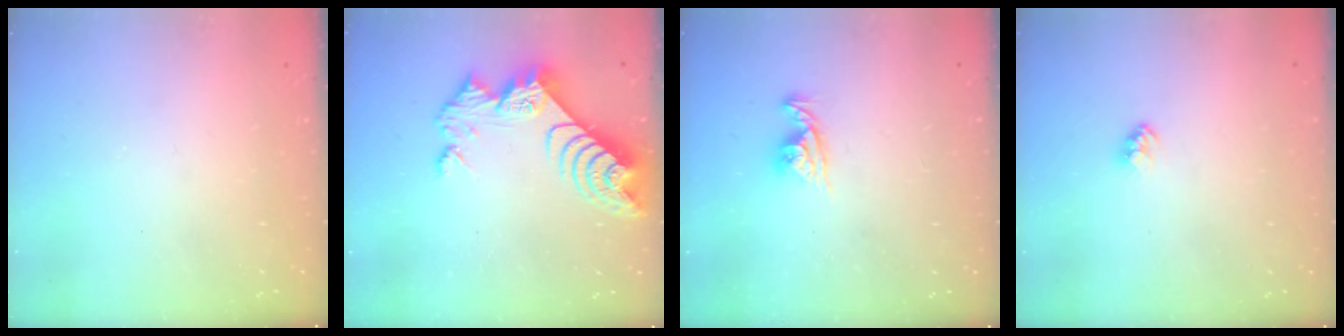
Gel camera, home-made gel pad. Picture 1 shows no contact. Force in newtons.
{"total": 10.0, "press": 10.0, "slide": 0.9}
{"total": 7.6, "press": 7.6, "slide": 0.6}
{"total": 2.3, "press": 2.3, "slide": 0.1}